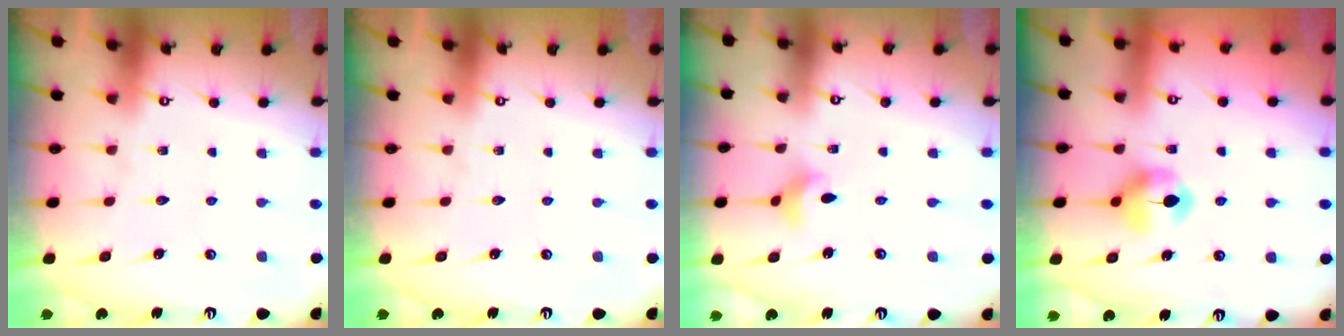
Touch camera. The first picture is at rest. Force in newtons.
{"total": 0.0}
{"total": 3.9, "press": 3.9, "slide": 0.3}
{"total": 6.4, "press": 6.4, "slide": 0.5}